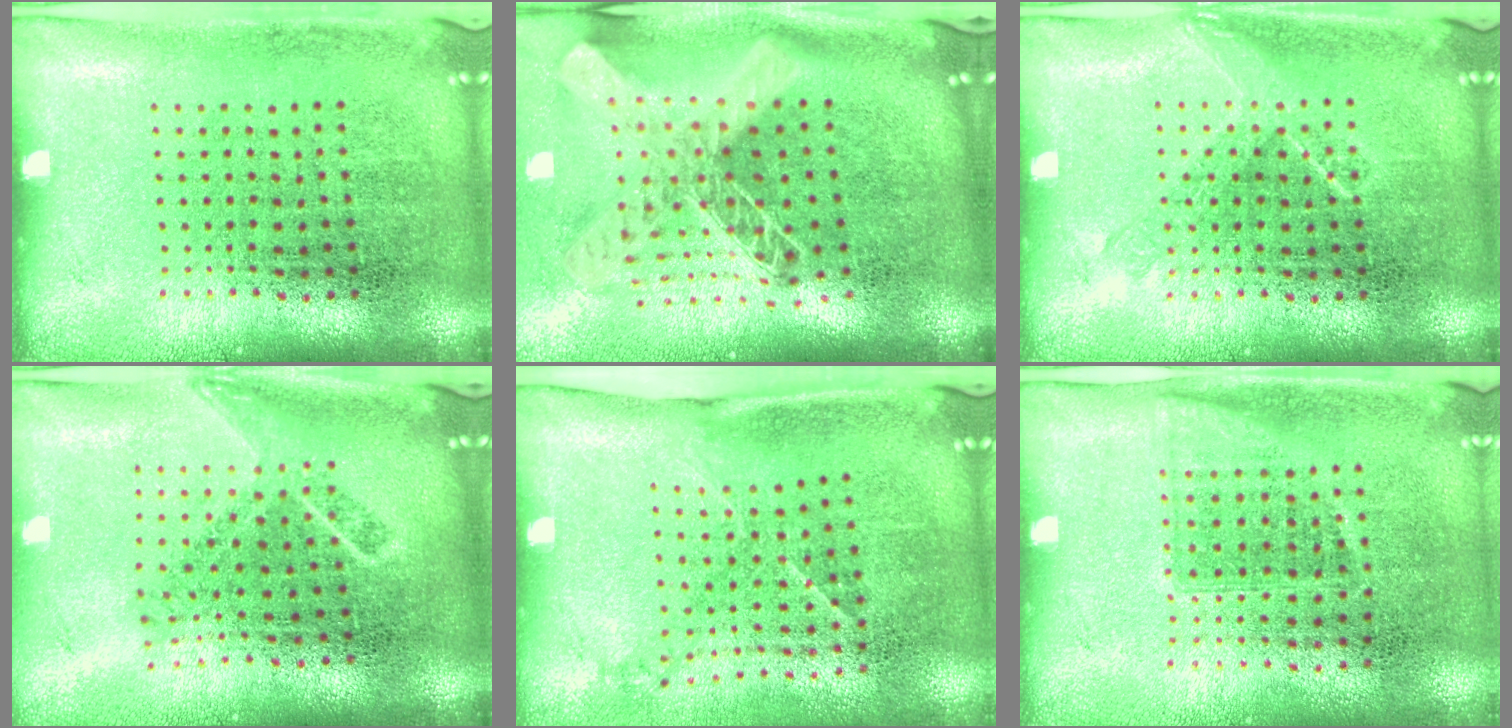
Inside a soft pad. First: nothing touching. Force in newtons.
{"total": 2.7, "press": 1.9, "slide": 1.9}
{"total": 1.9, "press": 1.8, "slide": 0.4}
{"total": 1.8, "press": 1.3, "slide": 1.2}
{"total": 1.5, "press": 1.0, "slide": 1.1}
{"total": 0.9, "press": 0.8, "slide": 0.5}